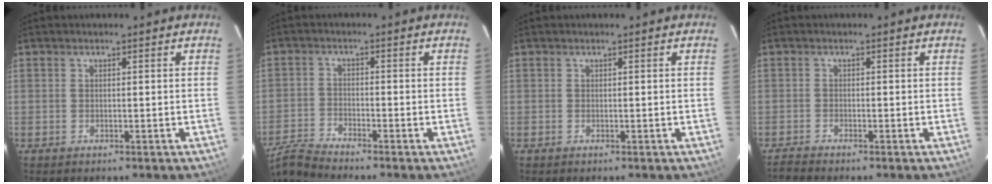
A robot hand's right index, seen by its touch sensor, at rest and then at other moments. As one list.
[{"total": 5.5, "force": [-5.4, -0.7, 0.9], "torque": [-0.040, -0.005, -0.117]}, {"total": 0.0}, {"total": 1.6, "force": [-1.6, -0.1, 0.1], "torque": [-0.009, -0.006, -0.033]}]